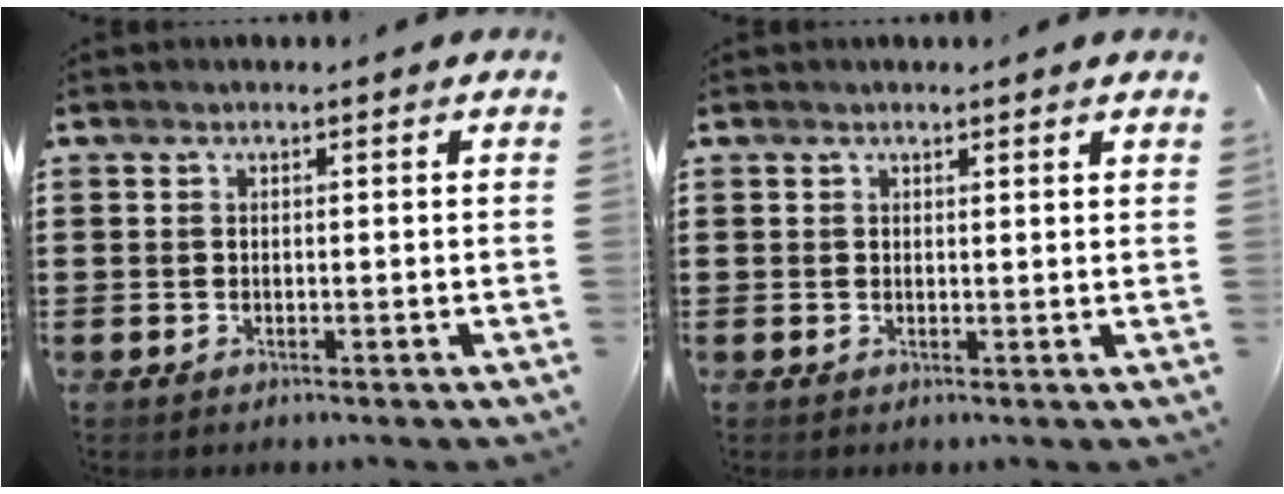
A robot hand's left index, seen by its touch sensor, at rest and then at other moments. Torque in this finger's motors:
{"motor_torque": [-0.02, 0.01, -0.05, -0.01]}